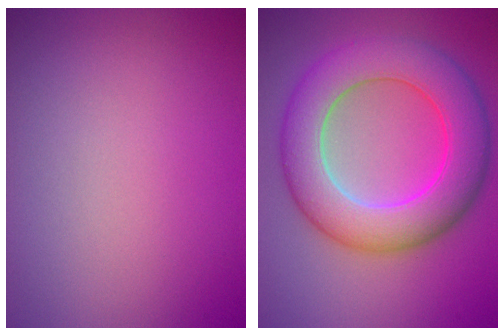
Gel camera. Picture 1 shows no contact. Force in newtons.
{"total": 9.0, "press": 9.0, "slide": 0.3}